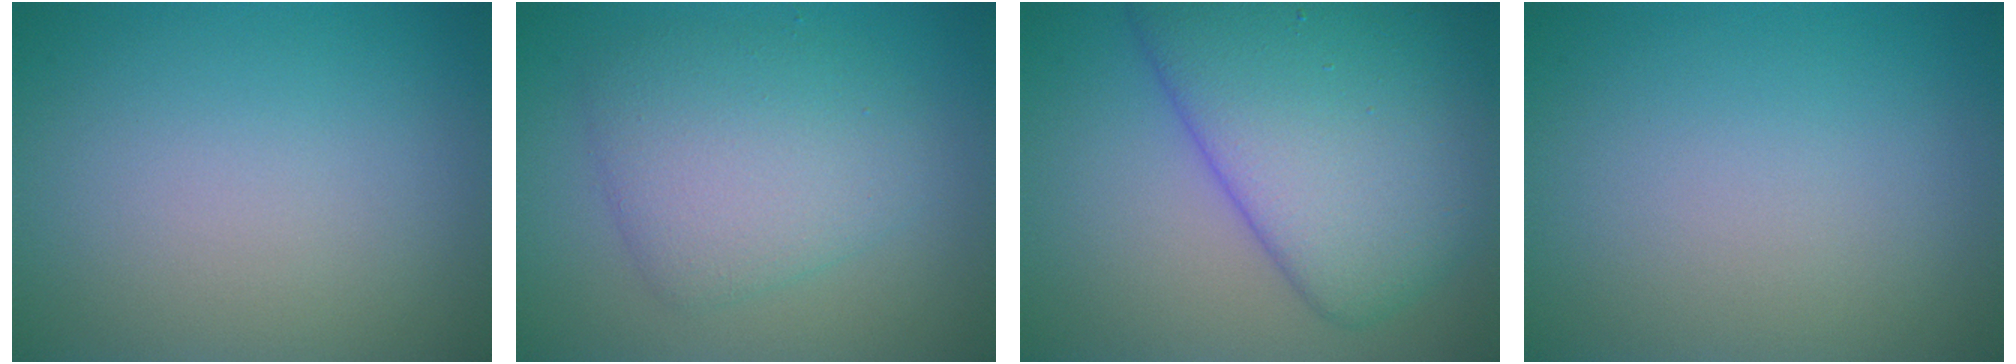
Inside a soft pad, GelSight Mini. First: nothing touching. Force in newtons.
{"total": 4.9, "press": 4.9, "slide": 0.1}
{"total": 9.9, "press": 9.9, "slide": 0.3}
{"total": 0.0}